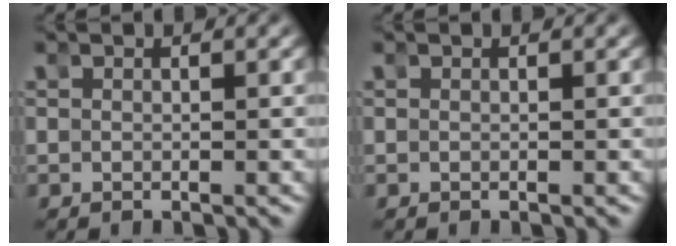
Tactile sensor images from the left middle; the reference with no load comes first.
{"total": 0.0}